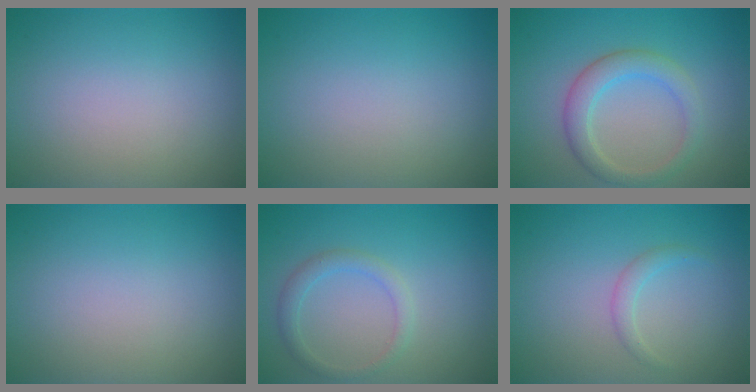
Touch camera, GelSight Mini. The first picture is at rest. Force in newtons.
{"total": 0.0}
{"total": 3.2, "press": 3.2, "slide": 0.3}
{"total": 0.0}
{"total": 1.8, "press": 1.8, "slide": 0.2}
{"total": 1.2, "press": 1.2, "slide": 0.0}